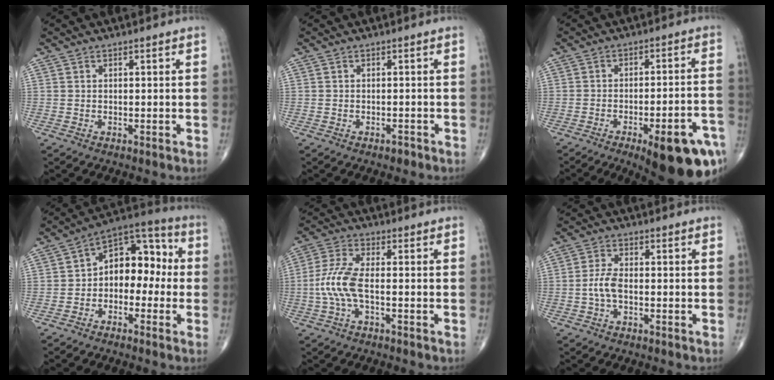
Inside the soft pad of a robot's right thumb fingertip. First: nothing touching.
{"total": 1.0, "force": [-0.8, 0.5, 0.4], "torque": [-0.005, 0.002, -0.012]}
{"total": 18.5, "force": [-9.7, 5.3, 14.8], "torque": [-0.136, 0.049, -0.122]}
{"total": 11.9, "force": [-0.9, 7.9, 8.8], "torque": [-0.088, 0.047, -0.035]}
{"total": 7.2, "force": [-1.5, 2.3, 6.6], "torque": [-0.171, 0.017, -0.034]}
{"total": 3.7, "force": [-0.8, 1.6, 3.2], "torque": [-0.074, 0.011, -0.020]}